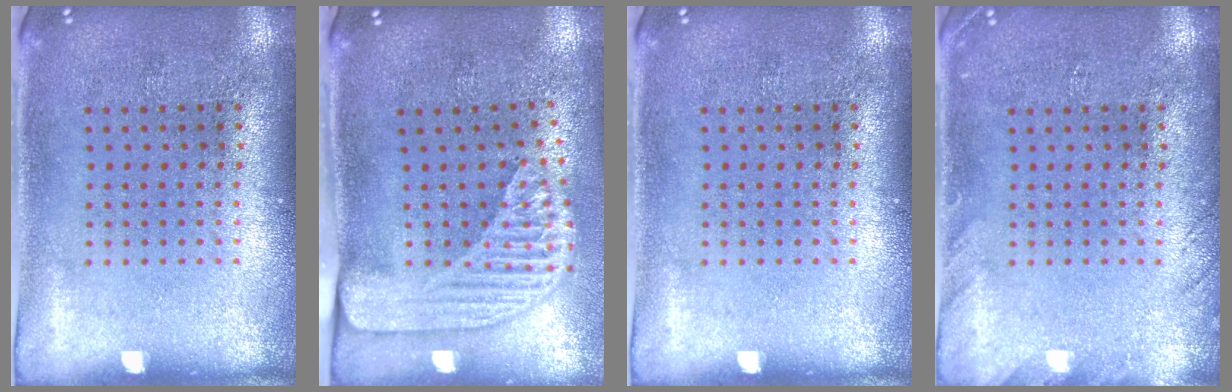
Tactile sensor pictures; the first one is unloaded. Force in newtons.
{"total": 2.3, "press": 1.8, "slide": 1.5}
{"total": 0.0}
{"total": 1.4, "press": 1.4, "slide": 0.1}